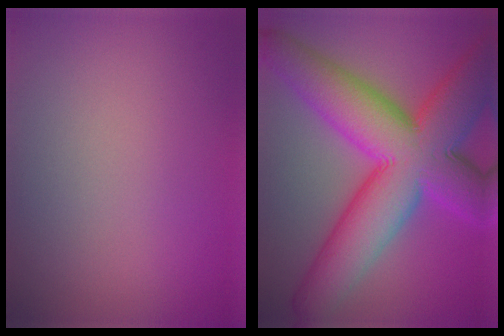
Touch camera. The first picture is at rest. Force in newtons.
{"total": 14.5, "press": 14.5, "slide": 0.2}